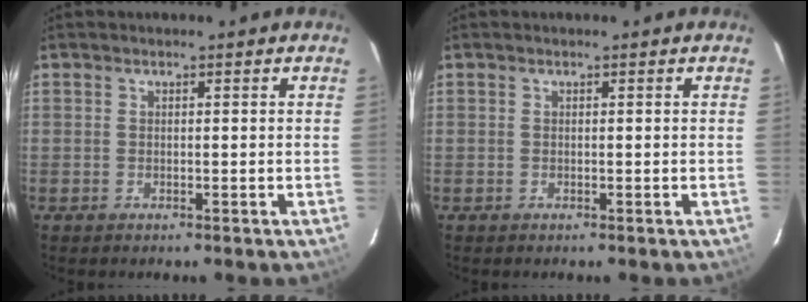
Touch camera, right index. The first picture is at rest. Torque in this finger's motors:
{"motor_torque": [0.00, 0.00, 0.02, 0.01]}